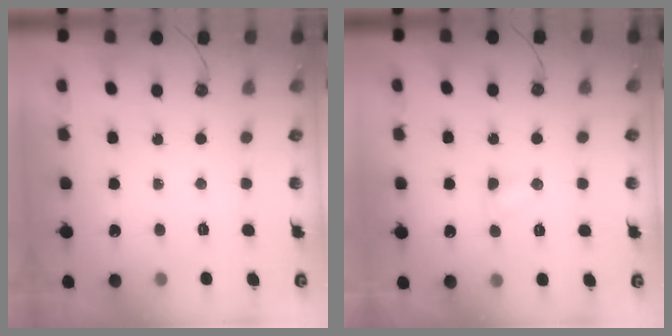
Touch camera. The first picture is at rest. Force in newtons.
{"total": 3.0, "press": 3.0, "slide": 0.3}